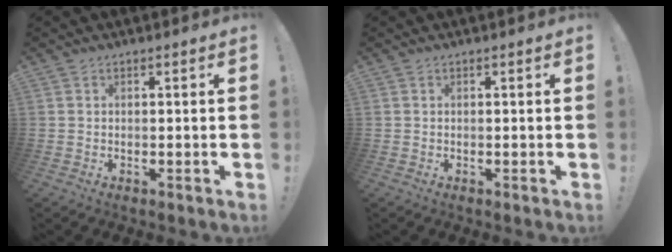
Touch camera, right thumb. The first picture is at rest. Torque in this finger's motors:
{"motor_torque": [0.00, 0.00, 0.00, 0.00, 0.00]}